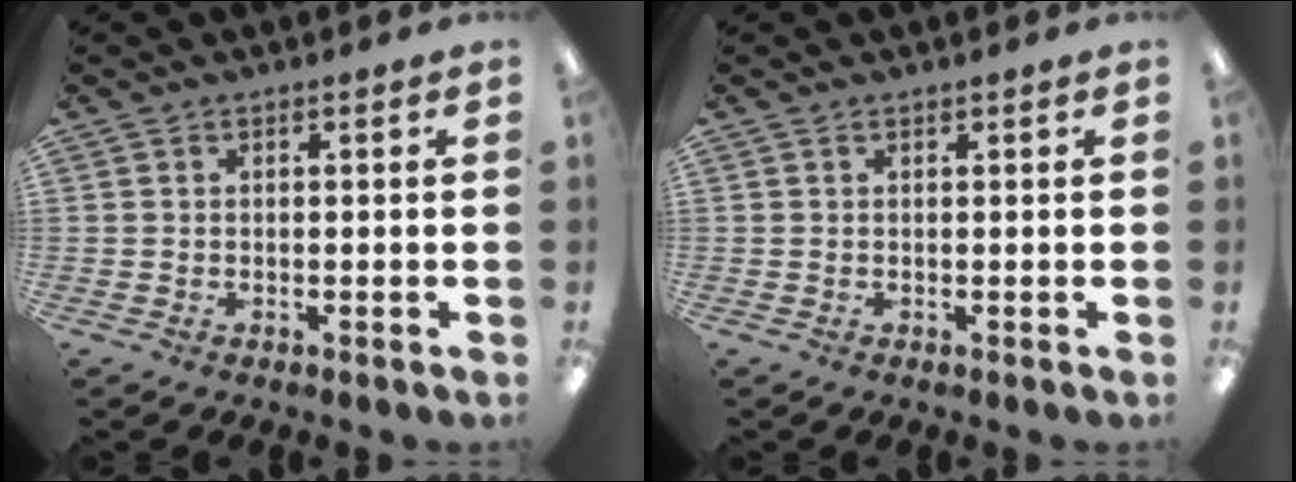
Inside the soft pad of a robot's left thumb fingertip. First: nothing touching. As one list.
[{"total": 0.0}]